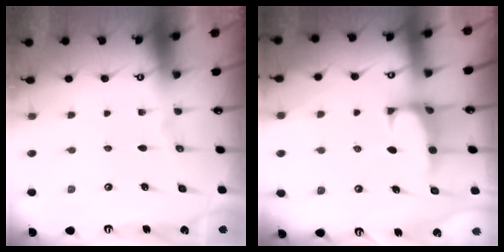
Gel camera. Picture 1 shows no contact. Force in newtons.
{"total": 1.4, "press": 1.3, "slide": 0.5}